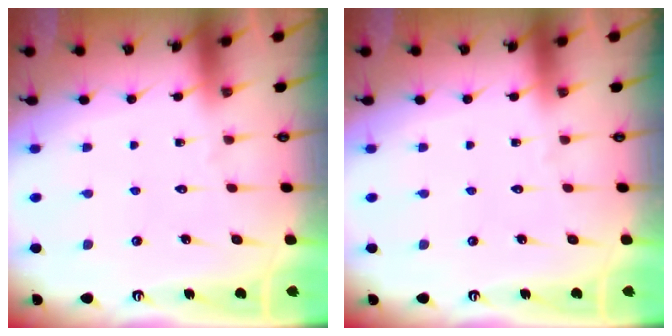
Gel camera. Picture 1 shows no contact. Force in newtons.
{"total": 0.0}